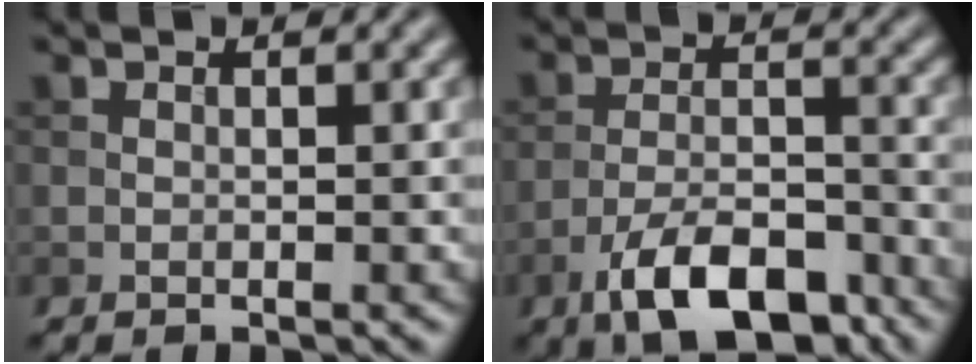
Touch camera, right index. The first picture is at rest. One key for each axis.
{"total": 8.1, "fx": -5.2, "fy": 3.1, "fz": 5.4, "tx": -0.090, "ty": 0.000, "tz": -0.095}